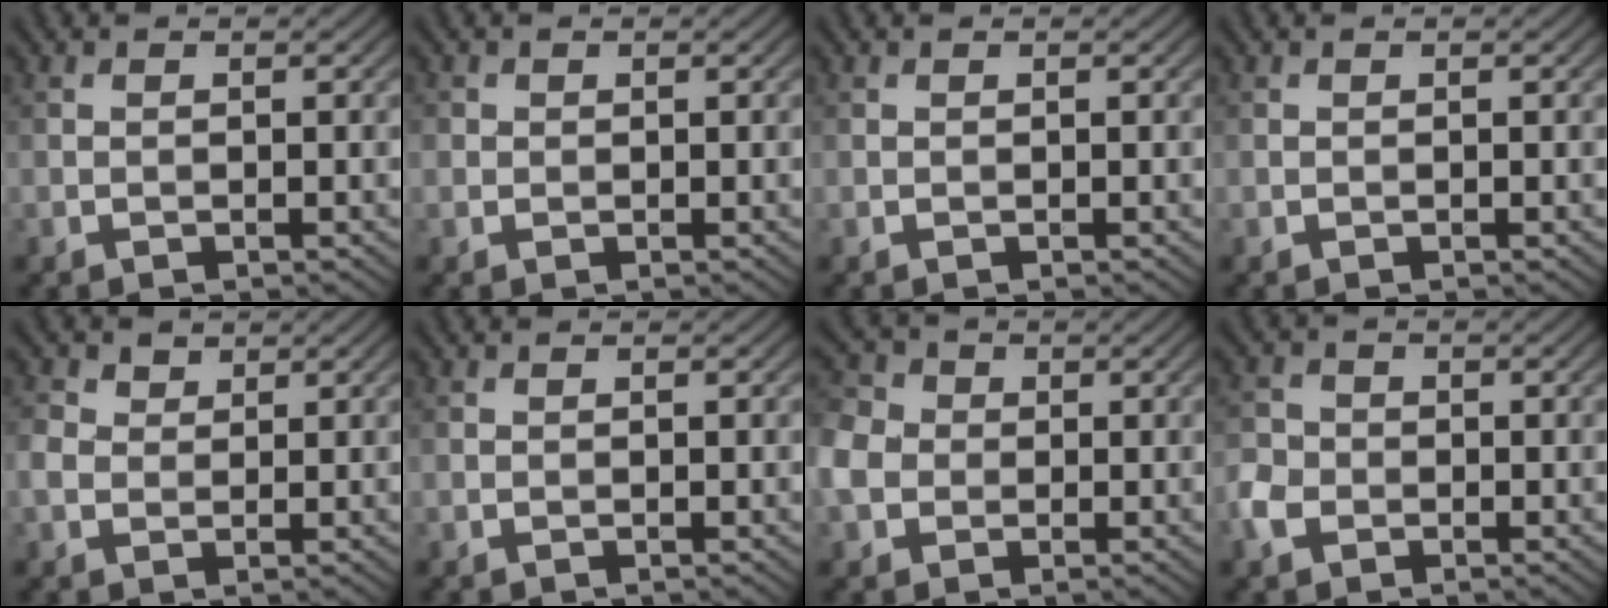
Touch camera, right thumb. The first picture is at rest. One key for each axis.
{"total": 1.0, "fx": 0.1, "fy": 1.0, "fz": 0.2, "tx": -0.001, "ty": -0.003, "tz": -0.001}
{"total": 0.0}
{"total": 0.0}
{"total": 2.6, "fx": 0.9, "fy": 2.0, "fz": 1.4, "tx": -0.039, "ty": 0.006, "tz": 0.013}
{"total": 0.0}
{"total": 6.4, "fx": -1.0, "fy": 5.3, "fz": 3.3, "tx": -0.106, "ty": 0.004, "tz": -0.039}
{"total": 3.3, "fx": -1.5, "fy": 2.7, "fz": 1.3, "tx": -0.039, "ty": -0.002, "tz": -0.041}